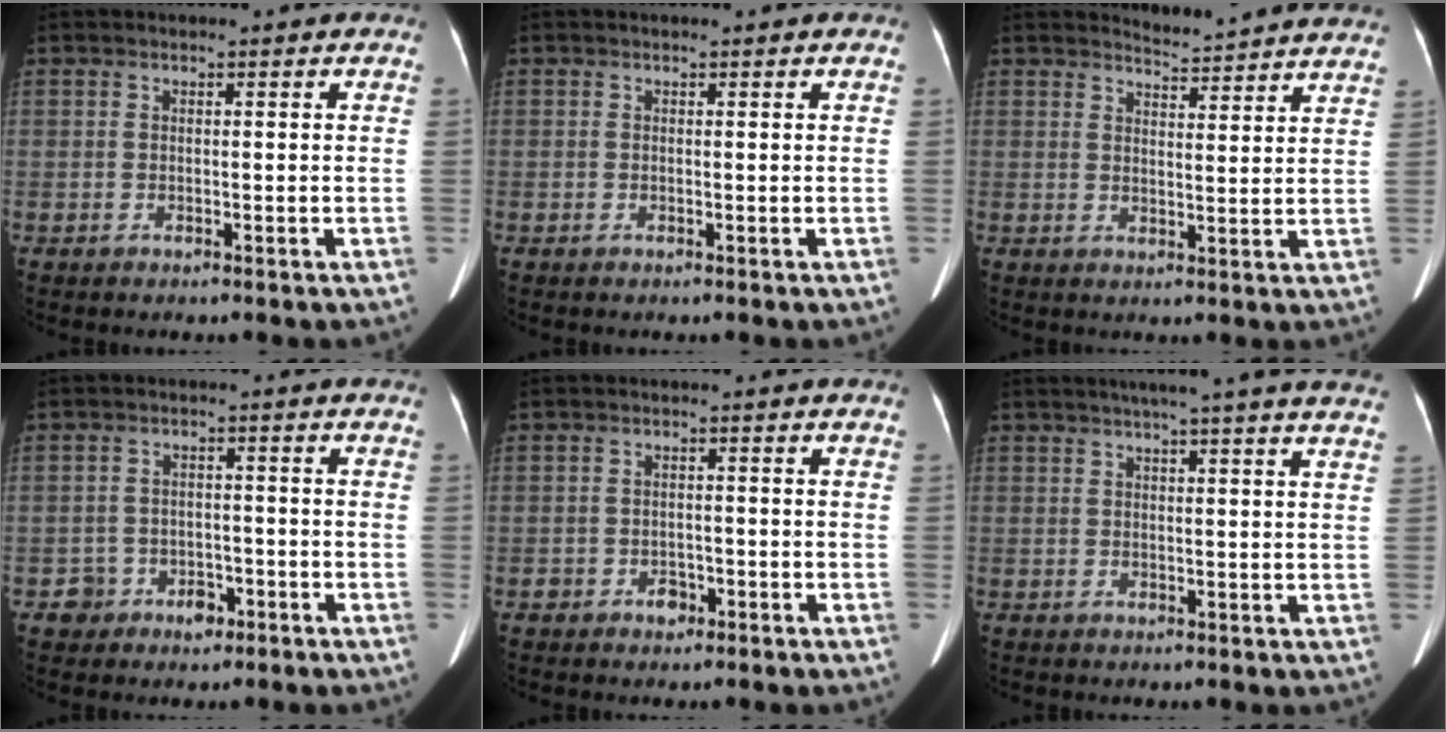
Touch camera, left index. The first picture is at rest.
{"total": 0.0}
{"total": 10.8, "force": [10.7, 0.0, 1.2], "torque": [-0.010, -0.029, 0.115]}
{"total": 4.2, "force": [-2.4, 3.4, 0.6], "torque": [0.002, 0.008, -0.026]}
{"total": 2.2, "force": [-1.4, 1.6, 0.7], "torque": [-0.006, -0.002, -0.019]}
{"total": 13.5, "force": [11.4, -0.5, 7.2], "torque": [-0.104, 0.007, 0.125]}